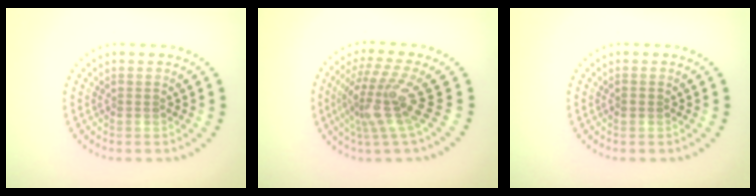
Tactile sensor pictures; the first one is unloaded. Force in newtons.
{"total": 4.7, "press": 3.2, "slide": 3.5}
{"total": 0.5, "press": 0.5, "slide": 0.0}